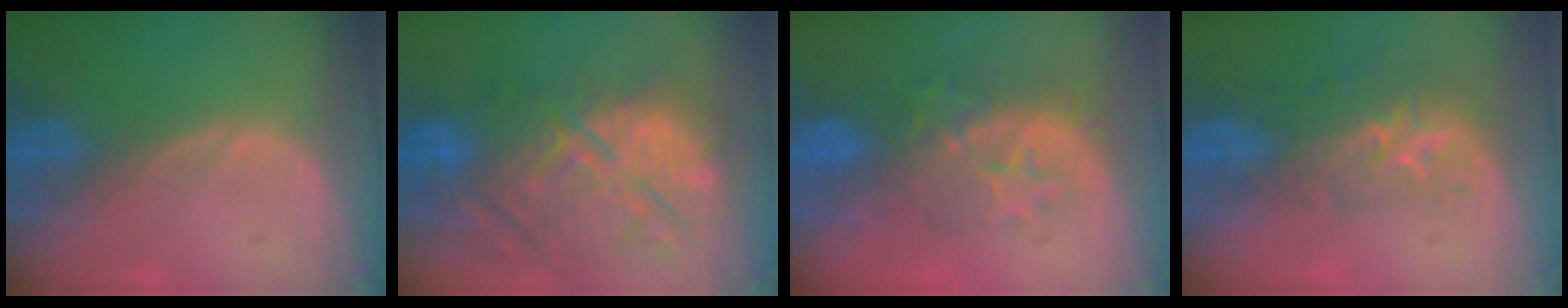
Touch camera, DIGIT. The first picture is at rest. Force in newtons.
{"total": 13.8, "press": 12.6, "slide": 5.6}
{"total": 8.4, "press": 8.2, "slide": 2.0}
{"total": 8.8, "press": 7.2, "slide": 4.9}